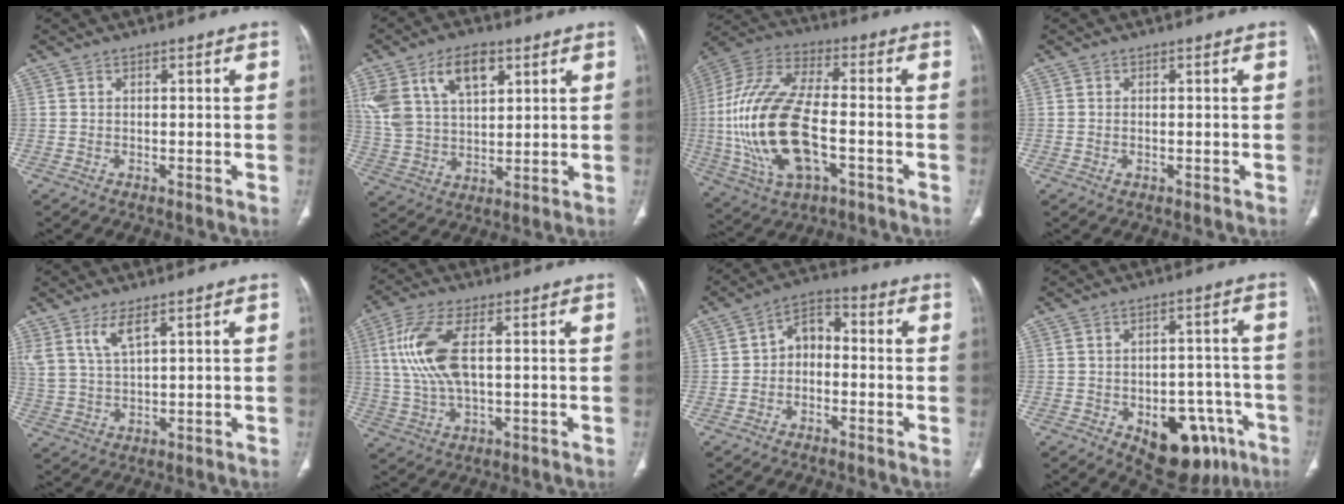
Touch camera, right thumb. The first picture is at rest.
{"total": 14.0, "force": [6.6, 7.9, 9.5], "torque": [-0.170, -0.010, 0.133]}
{"total": 22.7, "force": [-3.8, 10.8, 19.7], "torque": [-0.428, 0.017, -0.061]}
{"total": 0.7, "force": [-0.2, 0.4, 0.6], "torque": [-0.017, 0.002, -0.001]}
{"total": 5.5, "force": [3.3, 1.4, 4.1], "torque": [-0.093, -0.017, 0.077]}
{"total": 11.4, "force": [2.1, 4.6, 10.2], "torque": [-0.241, 0.002, 0.045]}
{"total": 6.0, "force": [-1.0, 4.3, 4.1], "torque": [-0.048, 0.033, -0.033]}
{"total": 15.6, "force": [-7.1, 9.1, 10.6], "torque": [-0.098, 0.038, -0.082]}